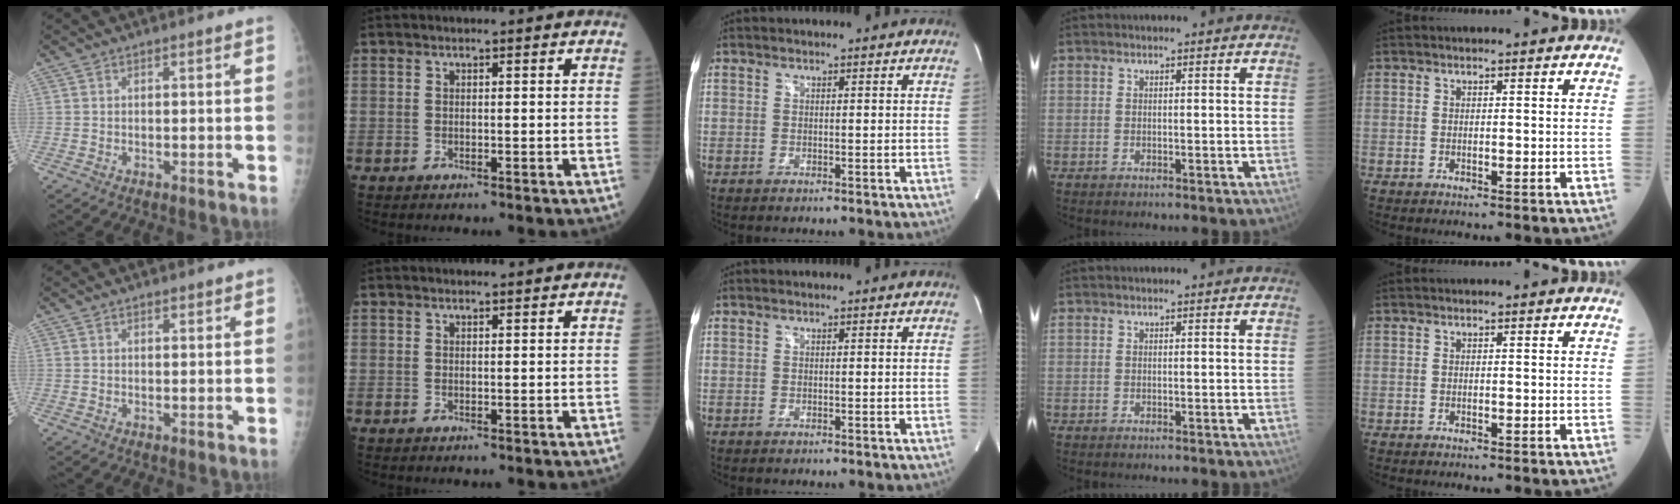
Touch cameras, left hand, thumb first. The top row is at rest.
{"thumb": {"total": 1.1, "force": [0.8, 0.6, 0.5], "torque": [-0.002, -0.003, 0.009]}, "index": {"total": 0.7, "force": [0.7, 0.0, 0.2], "torque": [-0.008, 0.004, 0.013]}}